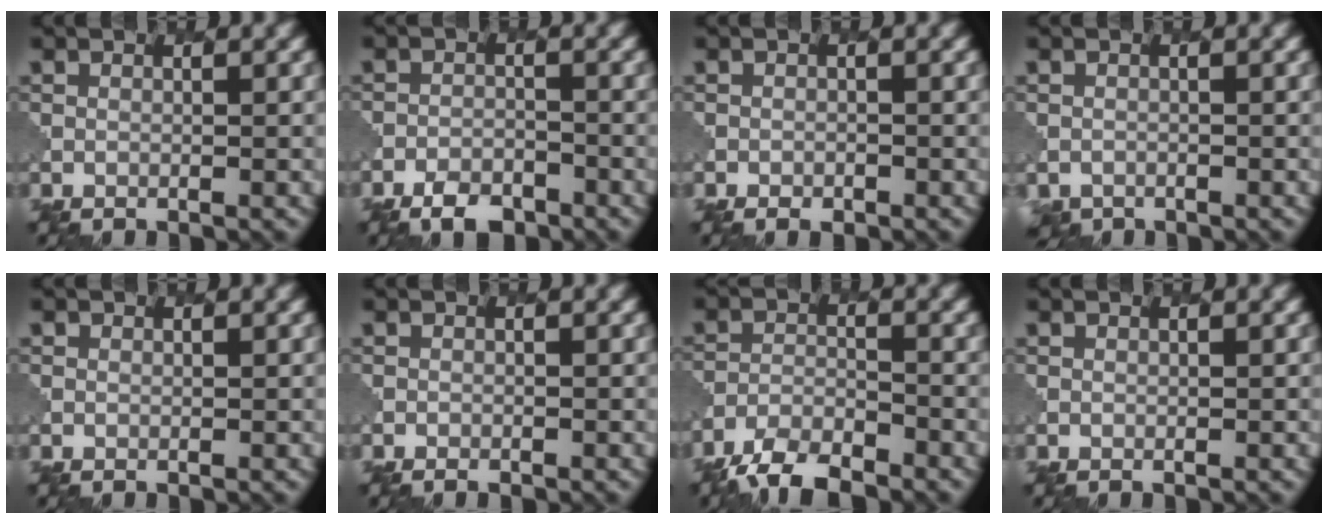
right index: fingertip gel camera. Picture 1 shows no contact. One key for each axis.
{"total": 3.7, "fx": -3.0, "fy": 1.6, "fz": 1.5, "tx": -0.020, "ty": -0.004, "tz": -0.053}
{"total": 1.1, "fx": -0.8, "fy": 0.7, "fz": 0.4, "tx": -0.004, "ty": -0.003, "tz": -0.012}
{"total": 1.6, "fx": -1.4, "fy": 0.6, "fz": -0.5, "tx": 0.003, "ty": -0.004, "tz": -0.019}
{"total": 0.0}
{"total": 0.7, "fx": -0.6, "fy": 0.2, "fz": 0.2, "tx": -0.003, "ty": -0.002, "tz": -0.009}
{"total": 5.4, "fx": -4.6, "fy": 1.7, "fz": 2.3, "tx": -0.040, "ty": -0.012, "tz": -0.093}
{"total": 0.0}